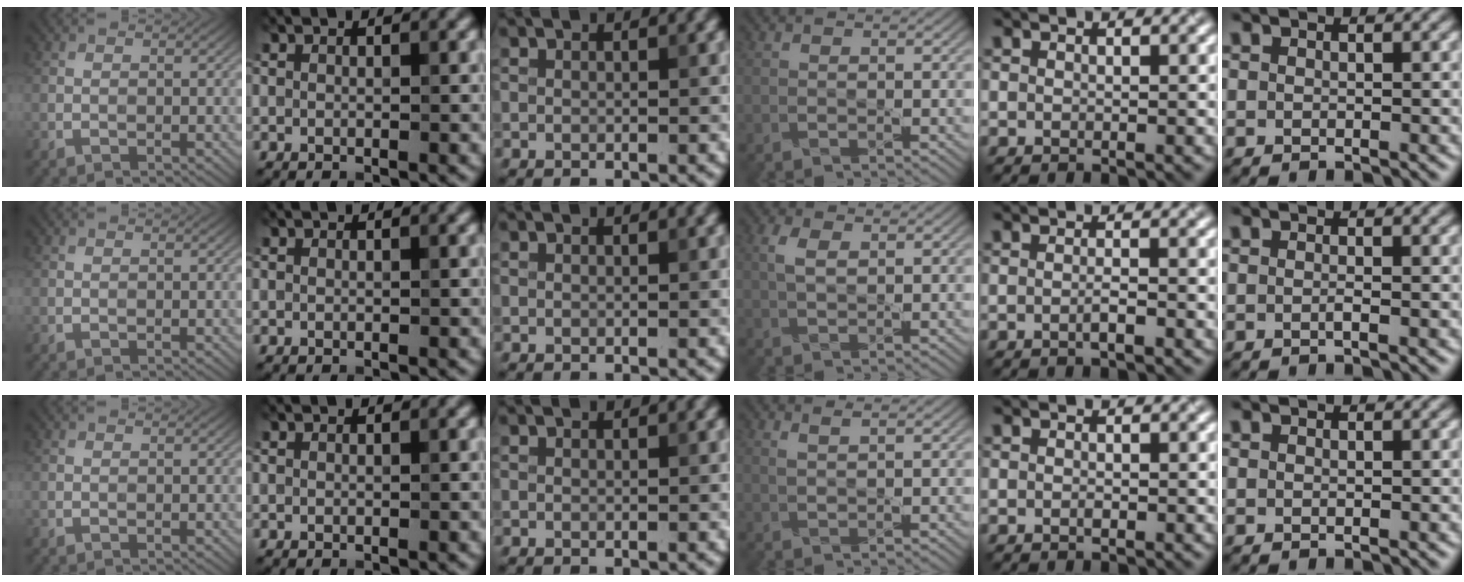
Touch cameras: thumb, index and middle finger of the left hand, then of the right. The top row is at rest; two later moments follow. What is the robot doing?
{"motion": "dispense", "object": "toothpaste"}